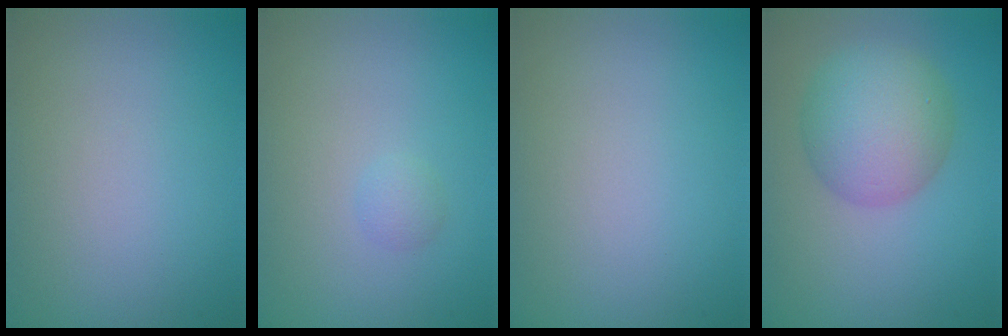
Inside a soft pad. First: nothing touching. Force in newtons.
{"total": 0.9, "press": 0.9, "slide": 0.0}
{"total": 0.0}
{"total": 6.3, "press": 6.3, "slide": 0.1}